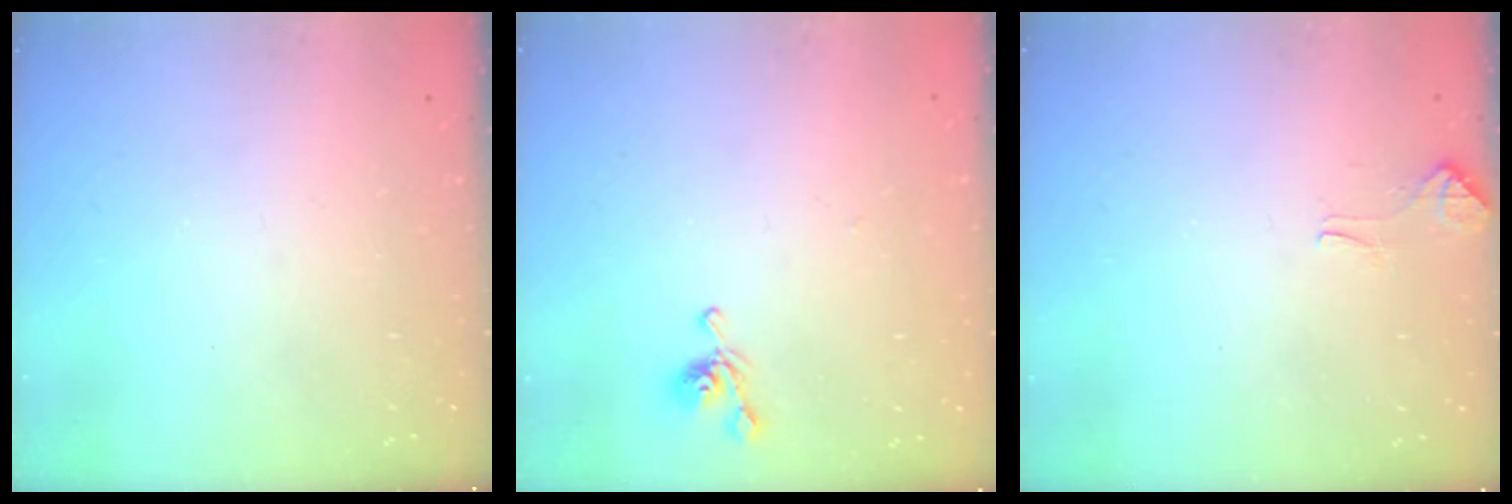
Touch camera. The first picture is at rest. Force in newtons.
{"total": 4.9, "press": 4.9, "slide": 0.6}
{"total": 4.3, "press": 4.3, "slide": 0.4}